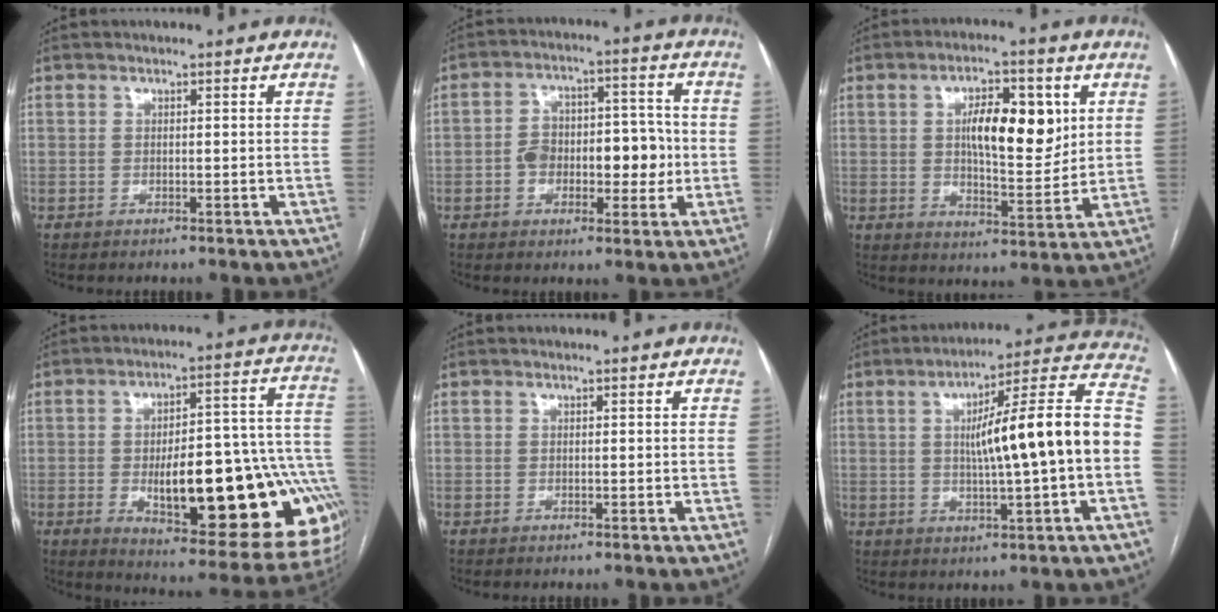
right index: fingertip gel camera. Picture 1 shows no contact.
{"total": 10.3, "force": [-1.6, 5.9, 8.3], "torque": [-0.116, 0.039, -0.018]}
{"total": 11.3, "force": [2.9, 4.1, 10.1], "torque": [-0.168, 0.010, 0.051]}
{"total": 27.9, "force": [-6.5, 8.1, 25.9], "torque": [-0.262, 0.022, -0.070]}
{"total": 0.0}
{"total": 17.3, "force": [-0.3, 0.5, 17.3], "torque": [-0.256, 0.029, -0.008]}